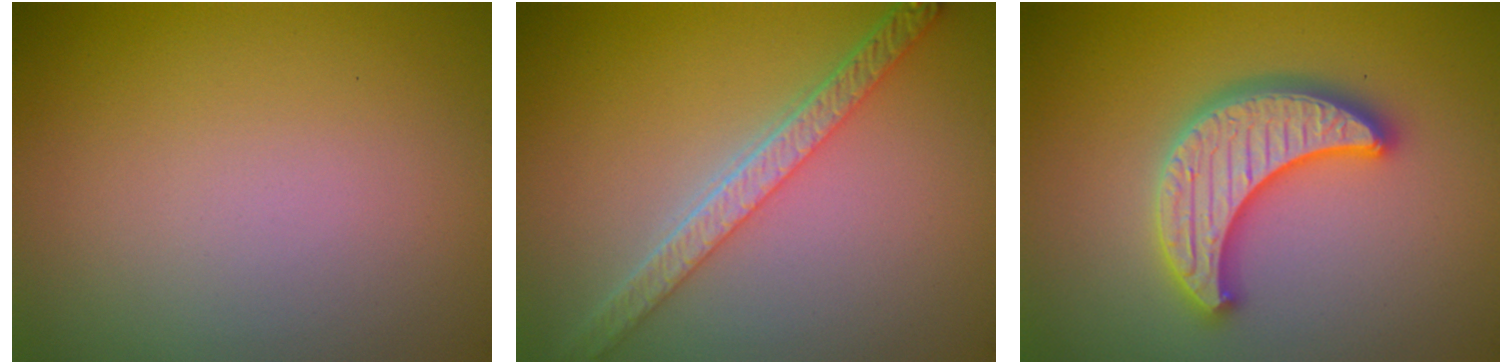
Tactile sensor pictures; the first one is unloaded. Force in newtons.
{"total": 4.4, "press": 3.5, "slide": 2.7}
{"total": 5.4, "press": 5.3, "slide": 0.9}